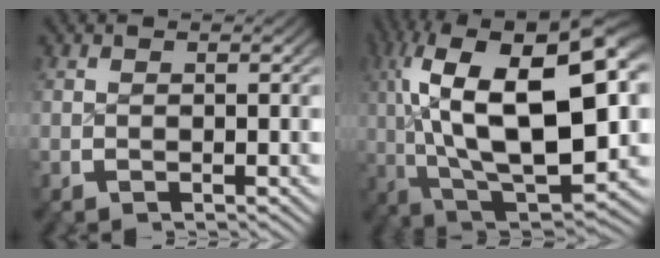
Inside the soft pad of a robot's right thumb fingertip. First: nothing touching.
{"total": 18.1, "force": [0.9, 10.3, 14.8], "torque": [-0.274, -0.055, 0.035]}